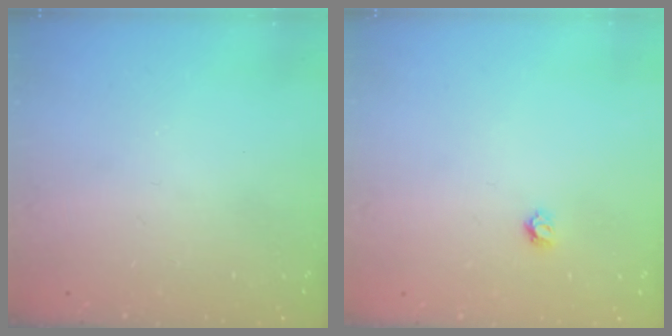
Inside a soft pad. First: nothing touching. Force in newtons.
{"total": 3.7, "press": 3.6, "slide": 0.4}